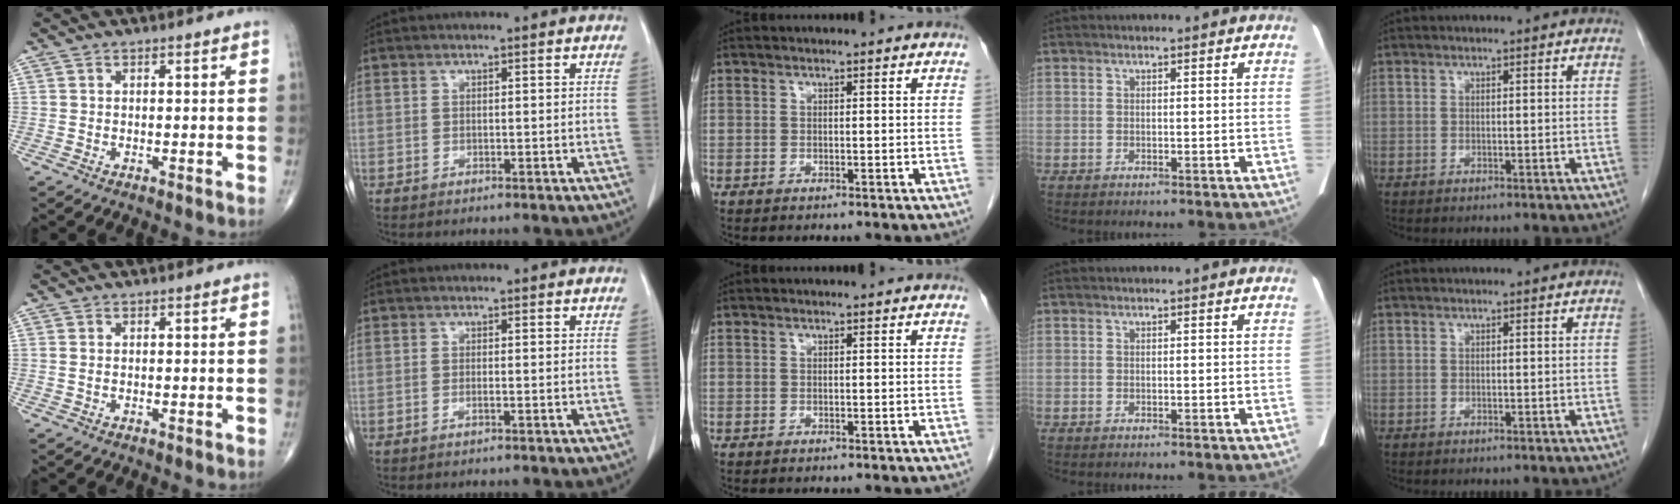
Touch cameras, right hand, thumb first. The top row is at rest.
{"thumb": {"total": 0.7, "force": [-0.1, 0.4, 0.6], "torque": [-0.016, 0.000, -0.001]}, "index": {"total": 0.6, "force": [-0.2, 0.0, 0.6], "torque": [-0.014, -0.001, -0.004]}}